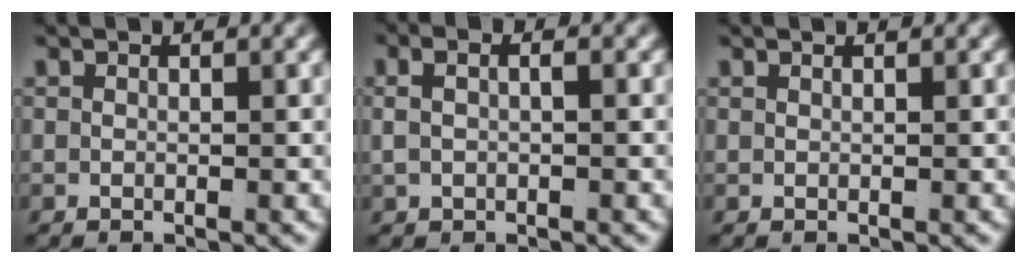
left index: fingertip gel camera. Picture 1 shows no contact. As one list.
[{"total": 2.2, "force": [0.1, 1.1, 1.9], "torque": [-0.037, 0.002, 0.006]}, {"total": 0.6, "force": [0.3, -0.5, 0.0], "torque": [0.002, 0.000, 0.010]}]